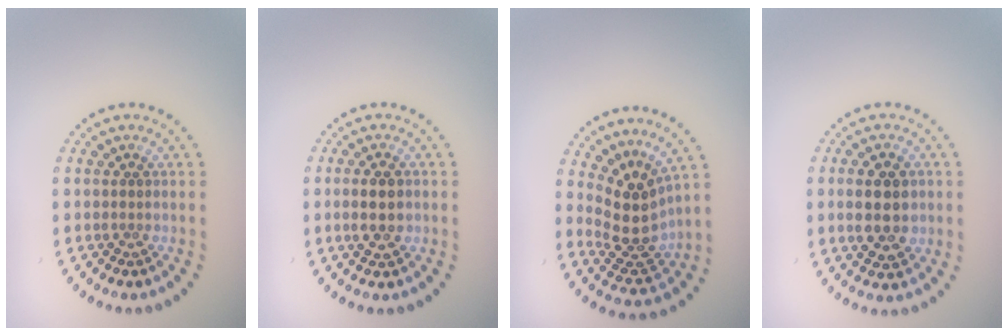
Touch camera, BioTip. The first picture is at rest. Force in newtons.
{"total": 3.4, "press": 3.4, "slide": 0.1}
{"total": 4.2, "press": 3.5, "slide": 2.3}
{"total": 5.2, "press": 5.1, "slide": 0.3}